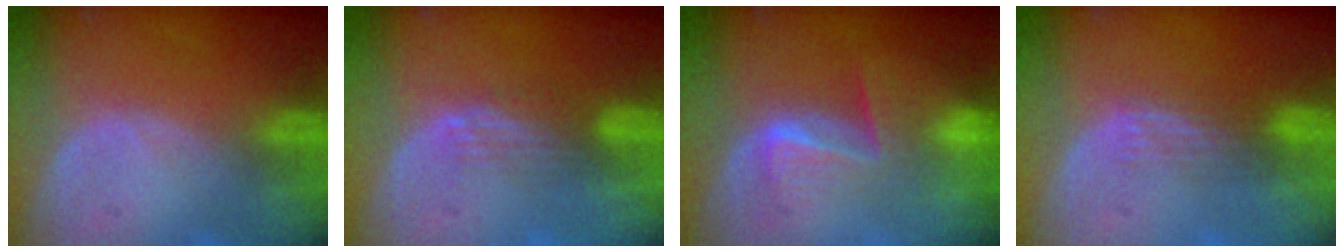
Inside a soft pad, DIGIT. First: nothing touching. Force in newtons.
{"total": 3.3, "press": 2.7, "slide": 1.9}
{"total": 6.3, "press": 6.1, "slide": 1.5}
{"total": 2.9, "press": 2.8, "slide": 1.0}